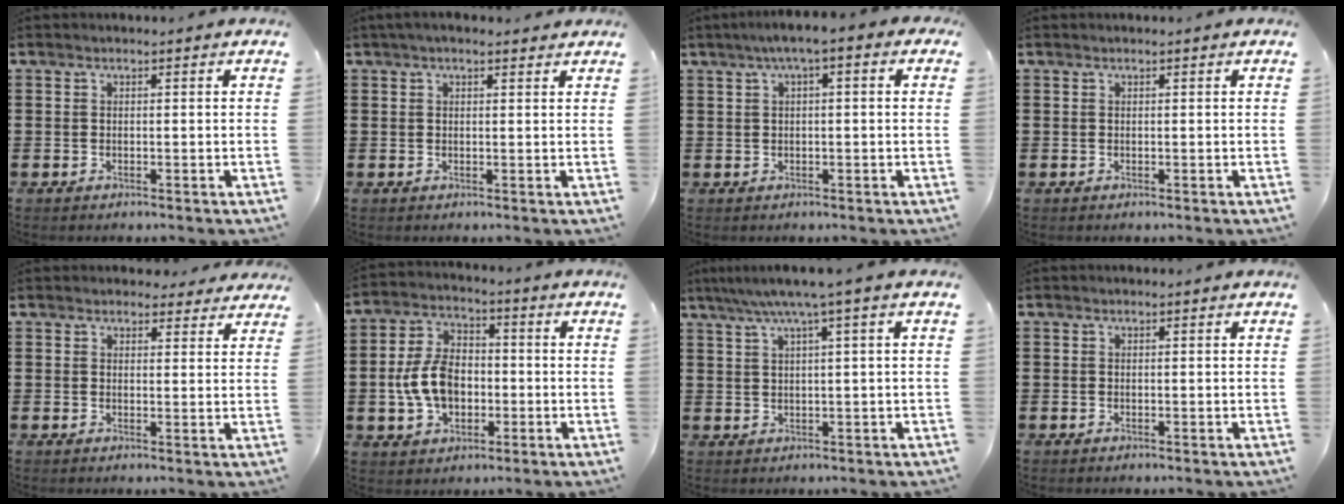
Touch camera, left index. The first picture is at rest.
{"total": 1.7, "force": [1.3, 0.5, 1.0], "torque": [-0.022, 0.006, 0.024]}
{"total": 2.5, "force": [0.0, 0.5, 2.5], "torque": [-0.045, 0.006, -0.005]}
{"total": 0.0}
{"total": 2.9, "force": [2.7, 1.0, 0.5], "torque": [-0.008, -0.005, 0.050]}
{"total": 8.8, "force": [-1.4, 6.0, 6.3], "torque": [-0.150, 0.009, -0.031]}
{"total": 3.8, "force": [1.8, -0.4, 3.4], "torque": [-0.069, -0.001, 0.026]}
{"total": 0.0}